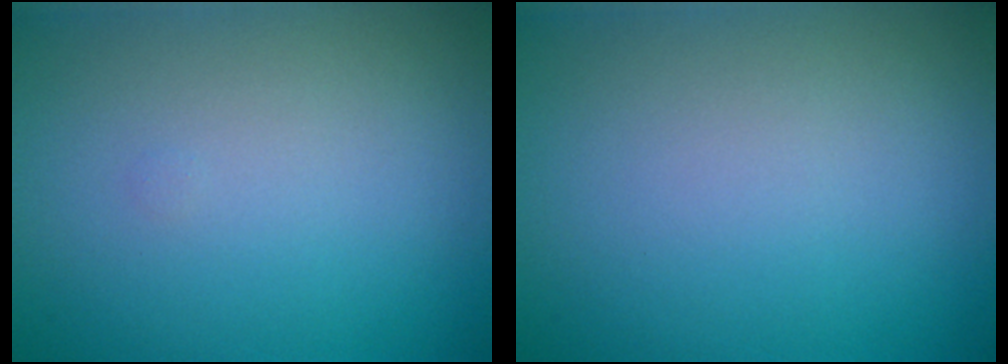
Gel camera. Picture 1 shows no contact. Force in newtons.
{"total": 0.0}